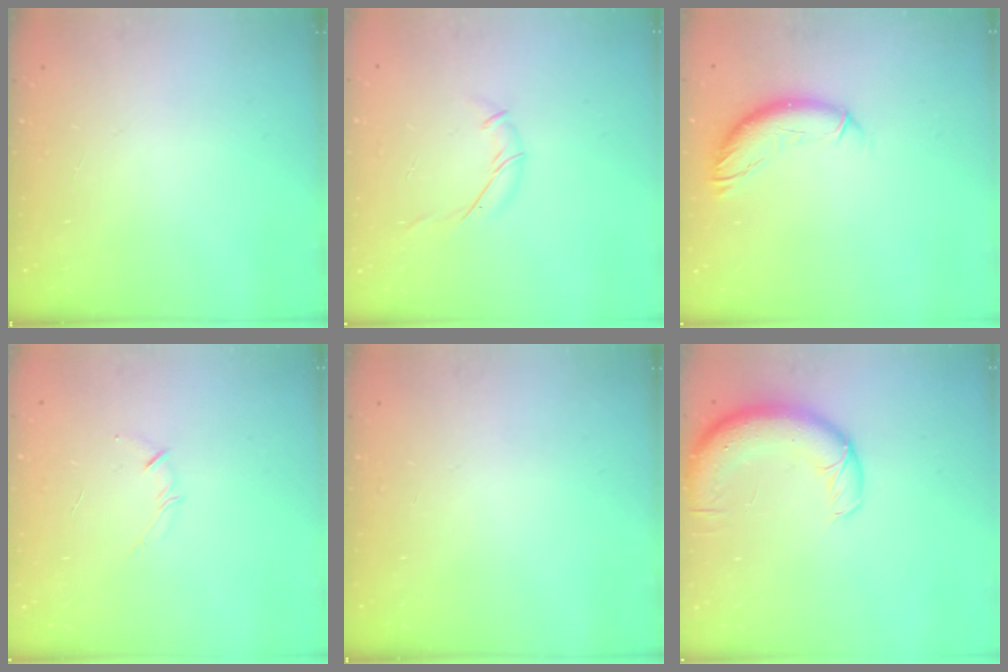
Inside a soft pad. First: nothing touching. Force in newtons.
{"total": 5.3, "press": 5.2, "slide": 1.1}
{"total": 10.9, "press": 10.6, "slide": 2.2}
{"total": 2.5, "press": 2.4, "slide": 0.4}
{"total": 0.0}
{"total": 12.4, "press": 12.0, "slide": 3.1}